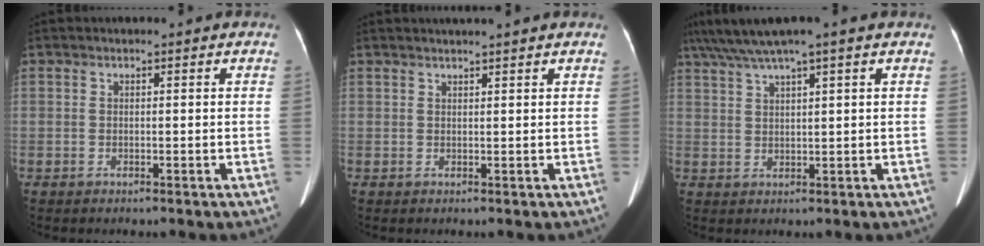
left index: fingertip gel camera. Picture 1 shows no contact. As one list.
[{"total": 2.7, "force": [2.4, -0.3, 1.1], "torque": [-0.013, 0.020, 0.037]}, {"total": 7.4, "force": [5.4, -0.3, 5.0], "torque": [-0.098, 0.038, 0.098]}]